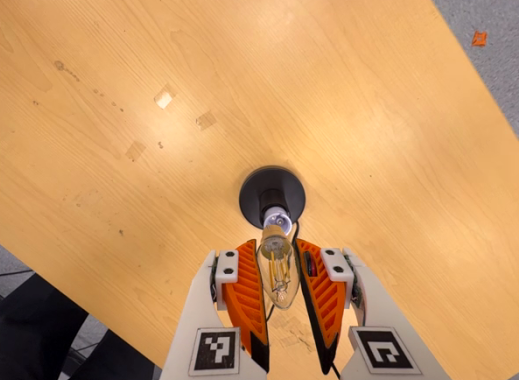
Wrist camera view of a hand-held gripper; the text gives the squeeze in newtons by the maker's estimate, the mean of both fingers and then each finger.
{"total": 12.0, "left": 12.1, "right": 12.0}